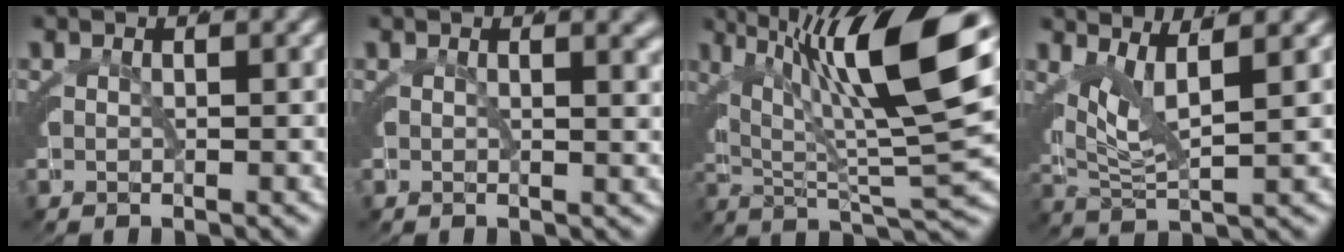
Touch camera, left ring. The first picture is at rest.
{"total": 1.3, "force": [0.8, 0.0, 1.0], "torque": [-0.009, -0.001, 0.010]}
{"total": 12.5, "force": [3.5, 3.8, 11.3], "torque": [-0.161, 0.010, 0.057]}
{"total": 5.3, "force": [2.2, 2.4, 4.1], "torque": [-0.088, -0.003, 0.036]}